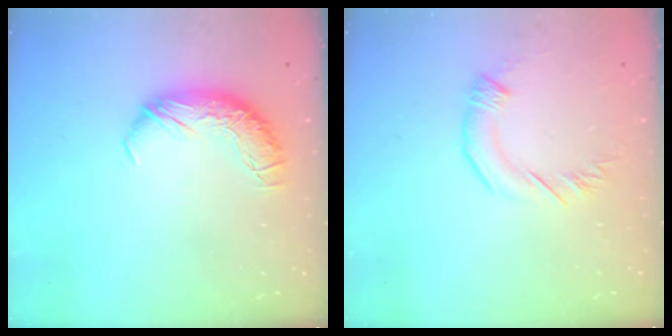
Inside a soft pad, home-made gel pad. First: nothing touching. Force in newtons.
{"total": 2.8, "press": 2.7, "slide": 0.5}